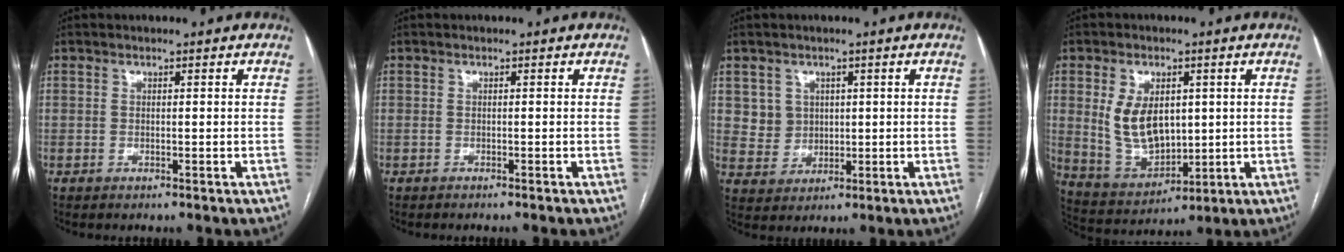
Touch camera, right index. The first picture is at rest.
{"total": 1.8, "force": [-1.6, -0.1, 0.7], "torque": [-0.009, -0.001, -0.022]}
{"total": 4.4, "force": [1.4, 4.1, 0.4], "torque": [-0.007, 0.011, 0.031]}
{"total": 10.1, "force": [1.8, 6.2, 7.8], "torque": [-0.157, 0.004, 0.053]}